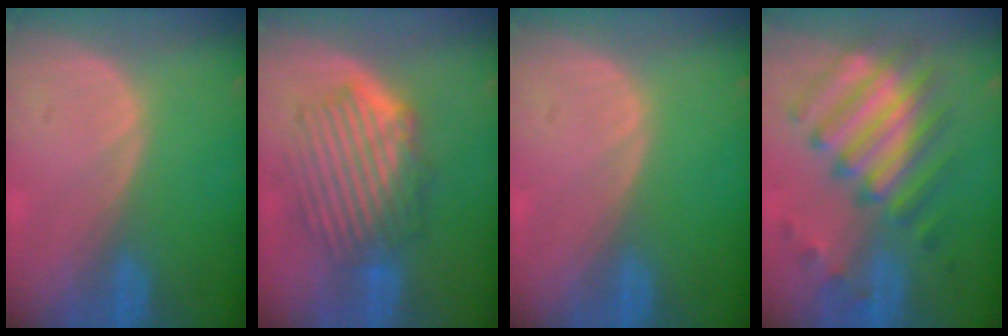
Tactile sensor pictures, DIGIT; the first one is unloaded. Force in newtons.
{"total": 8.7, "press": 7.9, "slide": 3.6}
{"total": 0.0}
{"total": 9.9, "press": 9.7, "slide": 2.2}